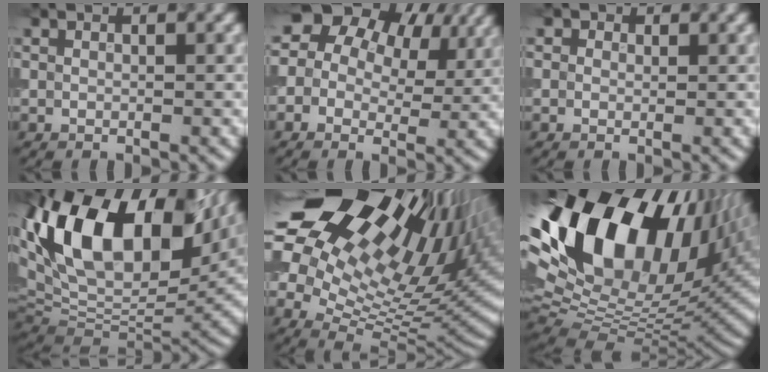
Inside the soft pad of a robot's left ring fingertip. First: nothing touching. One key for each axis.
{"total": 14.1, "fx": 6.3, "fy": 9.5, "fz": 8.2, "tx": -0.148, "ty": 0.050, "tz": 0.070}
{"total": 1.1, "fx": 0.6, "fy": 0.9, "fz": 0.4, "tx": 0.000, "ty": -0.003, "tz": -0.005}
{"total": 18.9, "fx": 5.5, "fy": 11.1, "fz": 14.3, "tx": -0.279, "ty": 0.018, "tz": 0.103}
{"total": 21.4, "fx": 10.4, "fy": 12.1, "fz": 14.2, "tx": -0.260, "ty": 0.042, "tz": 0.197}
{"total": 20.5, "fx": 8.0, "fy": 11.9, "fz": 14.7, "tx": -0.302, "ty": 0.032, "tz": 0.141}